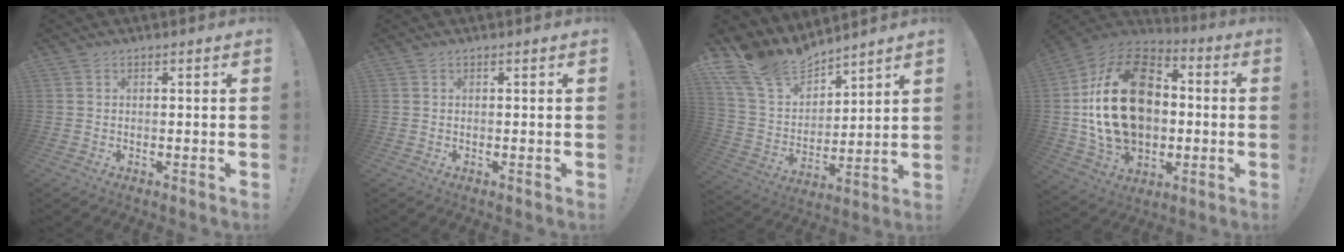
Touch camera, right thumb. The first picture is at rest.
{"total": 0.0}
{"total": 15.2, "force": [13.2, 6.6, 3.7], "torque": [-0.091, -0.102, 0.250]}
{"total": 27.1, "force": [1.3, 18.8, 19.6], "torque": [-0.360, 0.022, 0.036]}